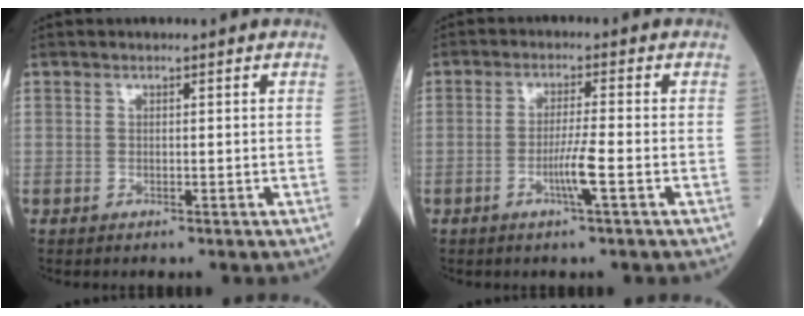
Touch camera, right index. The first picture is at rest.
{"total": 4.1, "force": [-1.5, -0.6, 3.7], "torque": [-0.072, -0.007, -0.031]}